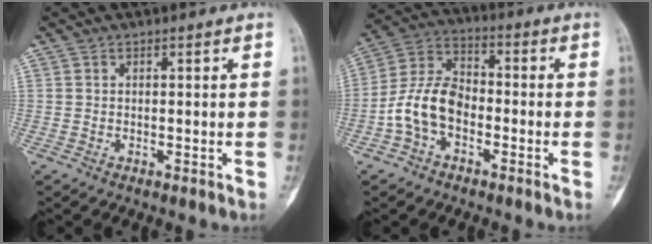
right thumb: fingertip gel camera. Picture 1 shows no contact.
{"total": 10.4, "force": [-3.3, 6.8, 7.2], "torque": [-0.136, 0.039, -0.073]}